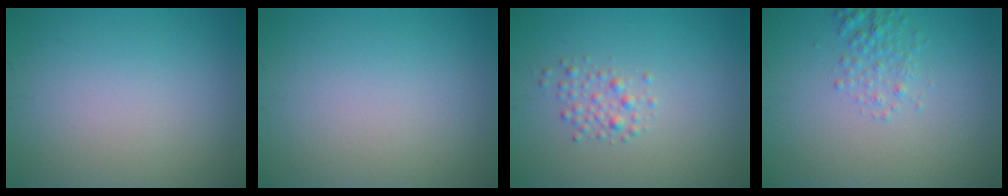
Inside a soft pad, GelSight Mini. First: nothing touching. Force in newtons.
{"total": 0.0}
{"total": 1.6, "press": 1.6, "slide": 0.1}
{"total": 1.7, "press": 1.7, "slide": 0.1}